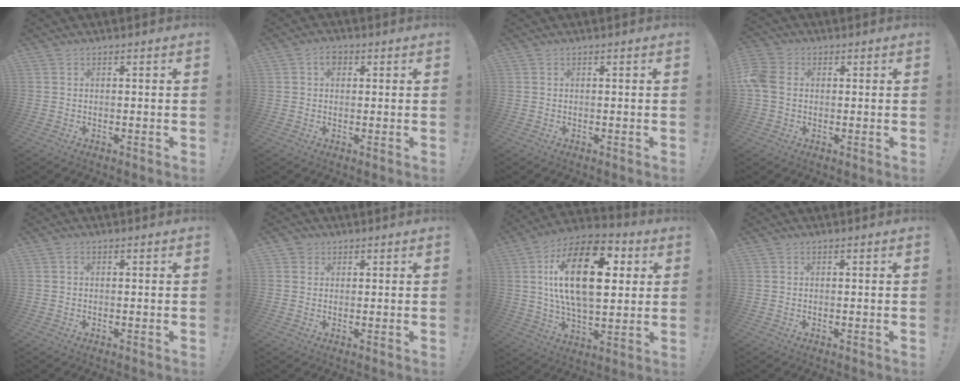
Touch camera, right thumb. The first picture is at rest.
{"total": 3.4, "force": [1.1, 2.3, 2.2], "torque": [-0.033, 0.003, 0.019]}
{"total": 0.0}
{"total": 8.1, "force": [0.8, 6.1, 5.2], "torque": [-0.115, 0.005, 0.018]}
{"total": 0.6, "force": [0.0, 0.4, 0.4], "torque": [-0.013, 0.005, 0.000]}
{"total": 2.3, "force": [1.0, 2.0, 0.4], "torque": [-0.011, 0.002, 0.017]}
{"total": 24.6, "force": [5.9, 12.4, 20.5], "torque": [-0.363, -0.008, 0.091]}
{"total": 0.0}